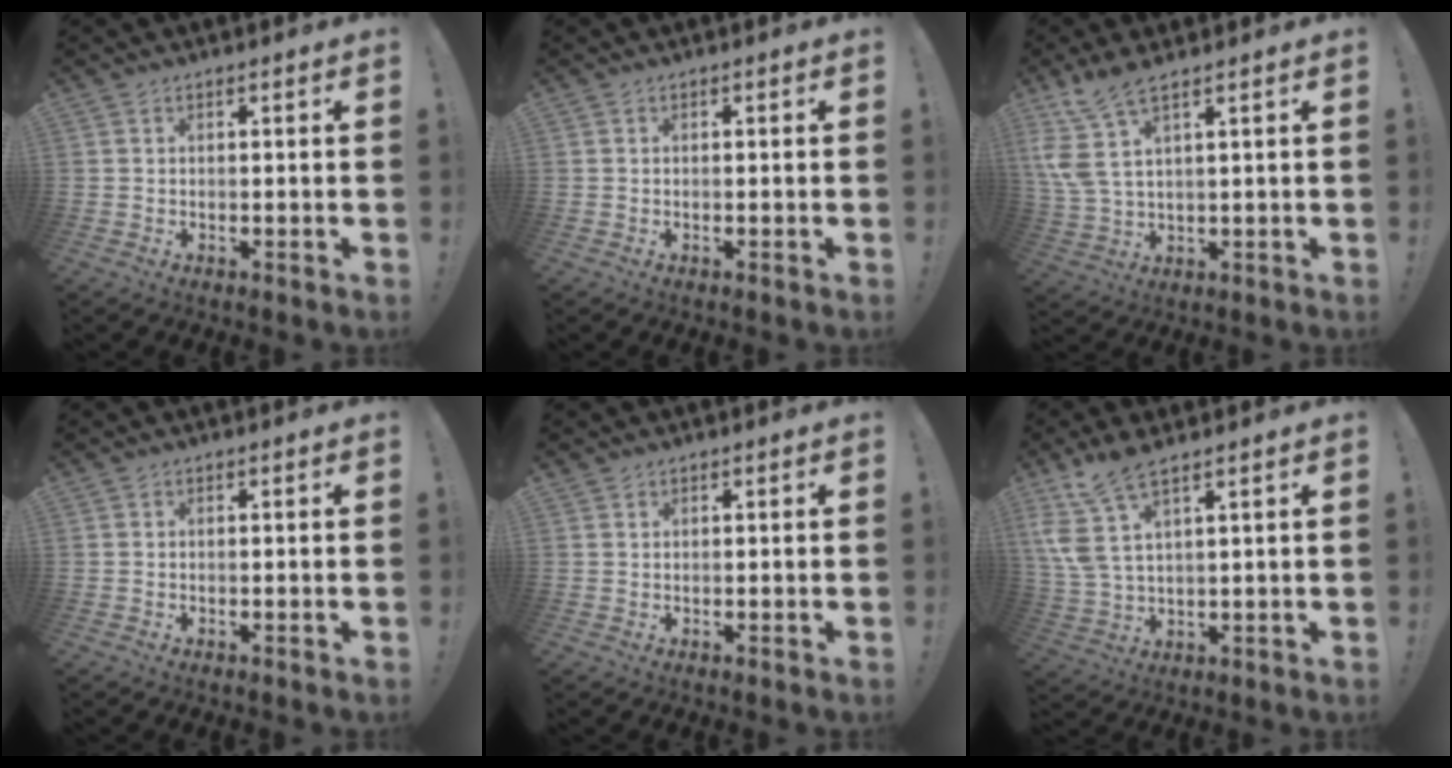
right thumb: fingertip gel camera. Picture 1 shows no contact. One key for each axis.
{"total": 0.0}
{"total": 8.2, "fx": 5.0, "fy": 1.9, "fz": 6.3, "tx": -0.133, "ty": -0.025, "tz": 0.098}
{"total": 0.0}
{"total": 0.9, "fx": 0.7, "fy": 0.5, "fz": 0.2, "tx": 0.004, "ty": -0.003, "tz": 0.013}
{"total": 9.1, "fx": 5.6, "fy": 2.5, "fz": 6.7, "tx": -0.143, "ty": -0.026, "tz": 0.110}